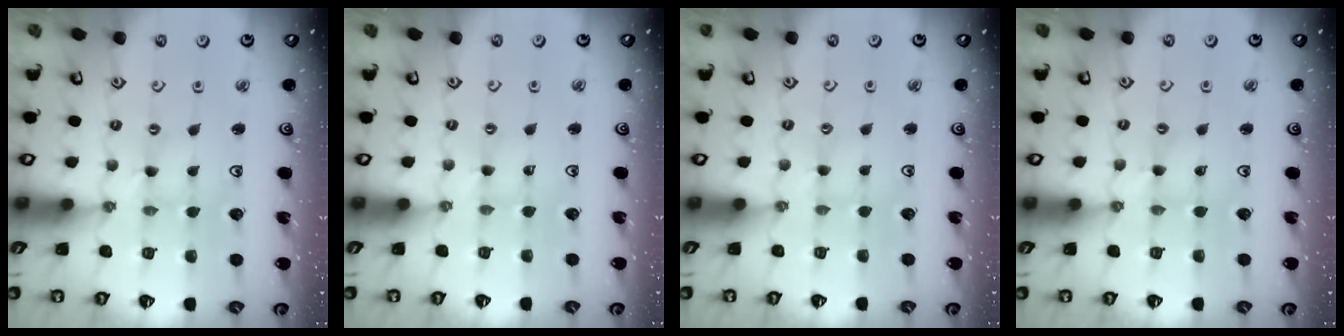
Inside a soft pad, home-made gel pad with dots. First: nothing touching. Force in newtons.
{"total": 1.0, "press": 1.0, "slide": 0.2}
{"total": 1.3, "press": 1.3, "slide": 0.3}
{"total": 1.1, "press": 1.1, "slide": 0.3}